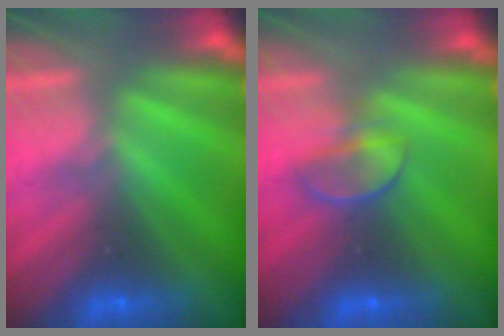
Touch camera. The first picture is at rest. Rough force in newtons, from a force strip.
{"total": 2.3}